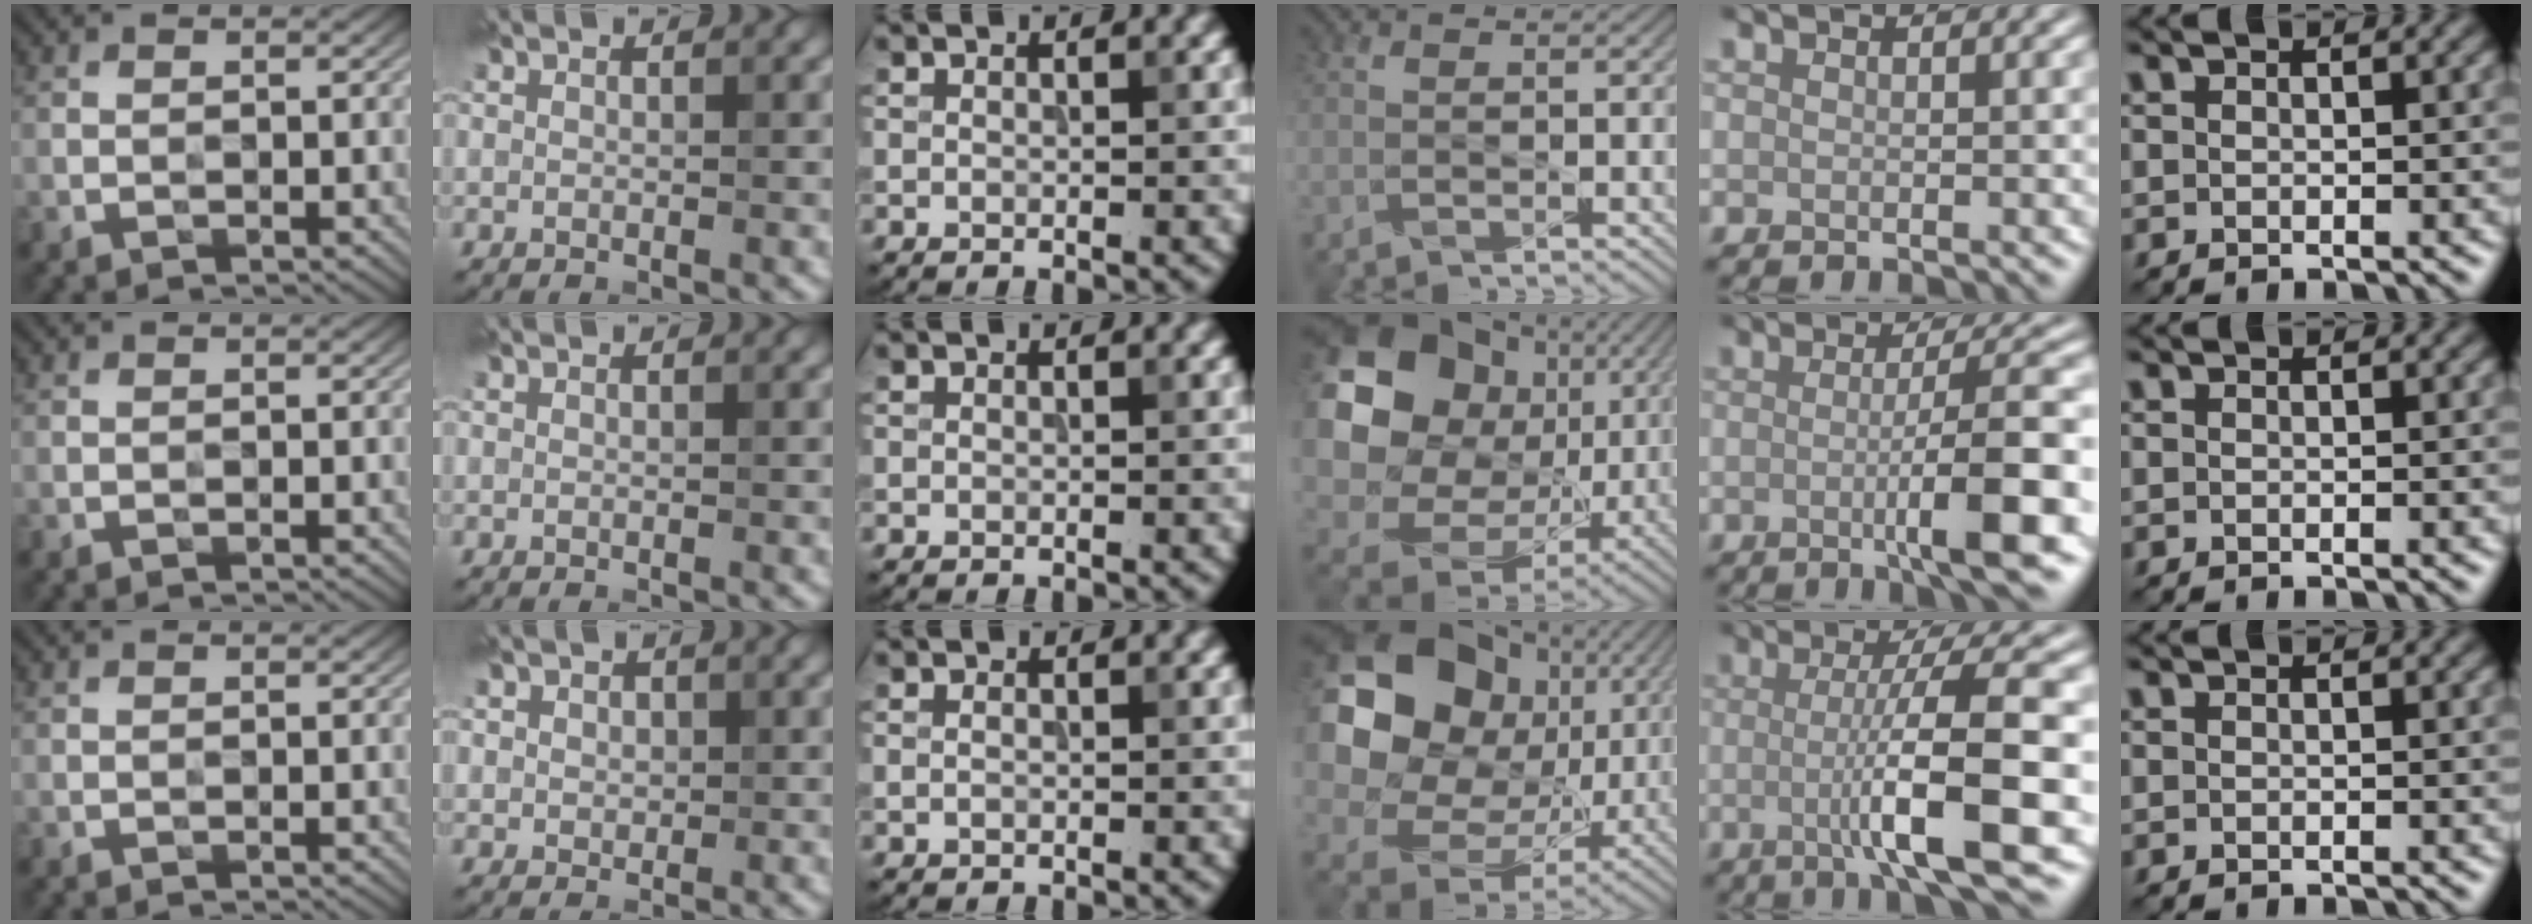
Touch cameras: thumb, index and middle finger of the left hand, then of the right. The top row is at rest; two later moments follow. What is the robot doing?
{"motion": "wipe", "object": "compact mirror"}